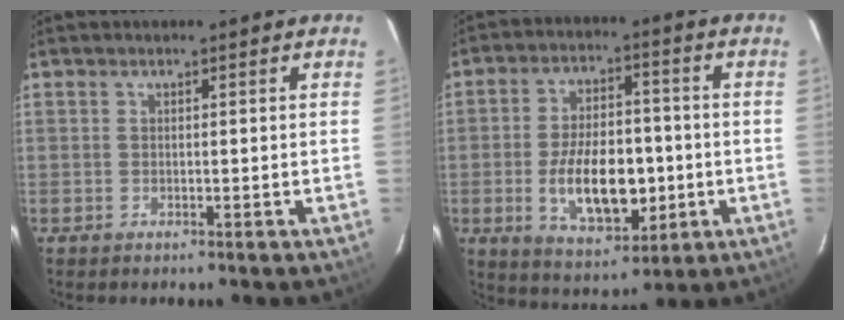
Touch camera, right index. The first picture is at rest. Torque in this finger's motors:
{"motor_torque": [1.02, -0.39, 0.58, 0.16]}